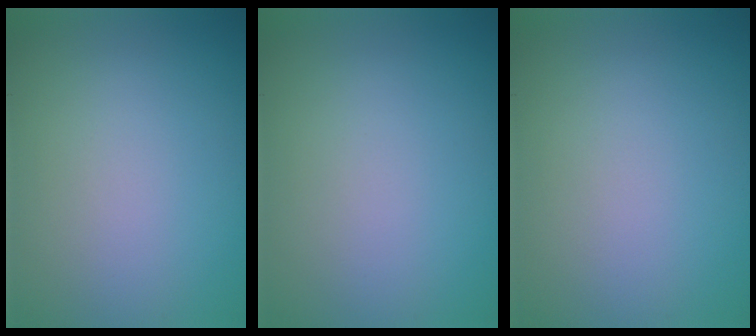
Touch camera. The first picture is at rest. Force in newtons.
{"total": 0.0}
{"total": 0.0}